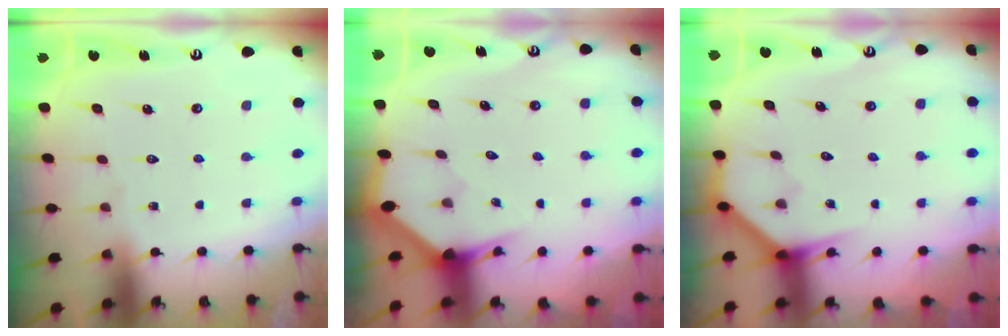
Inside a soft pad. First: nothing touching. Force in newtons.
{"total": 2.9, "press": 2.9, "slide": 0.1}
{"total": 4.0, "press": 3.9, "slide": 0.3}